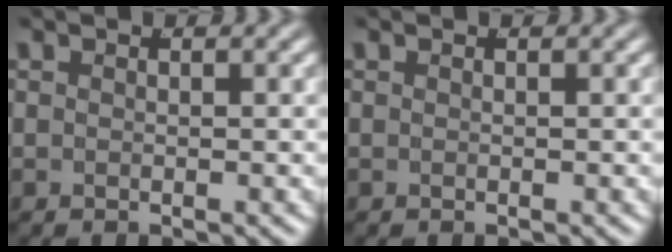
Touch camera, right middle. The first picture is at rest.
{"total": 0.0}